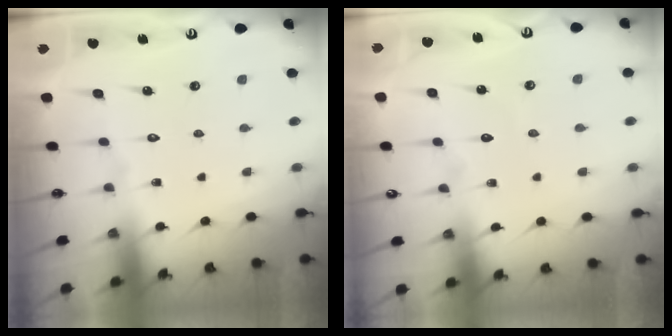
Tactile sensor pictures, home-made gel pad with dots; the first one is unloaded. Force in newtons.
{"total": 2.9, "press": 2.9, "slide": 0.3}